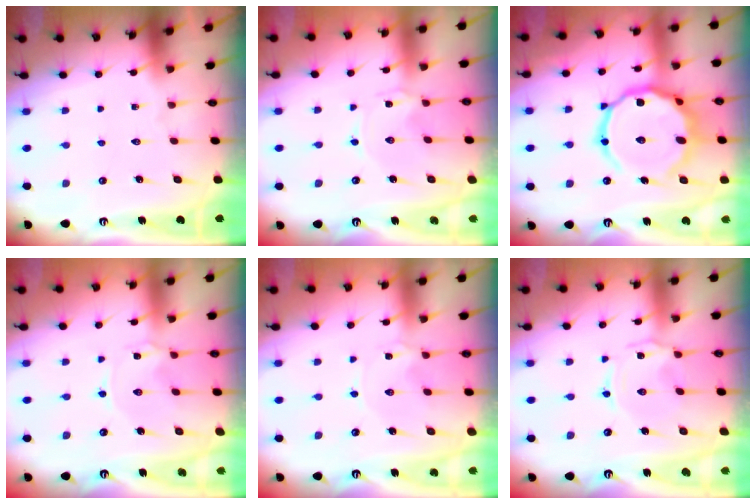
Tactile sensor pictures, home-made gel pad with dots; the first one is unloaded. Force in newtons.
{"total": 0.0}
{"total": 20.9, "press": 20.9, "slide": 1.7}
{"total": 0.0}
{"total": 1.2, "press": 1.2, "slide": 0.3}
{"total": 1.4, "press": 1.3, "slide": 0.5}